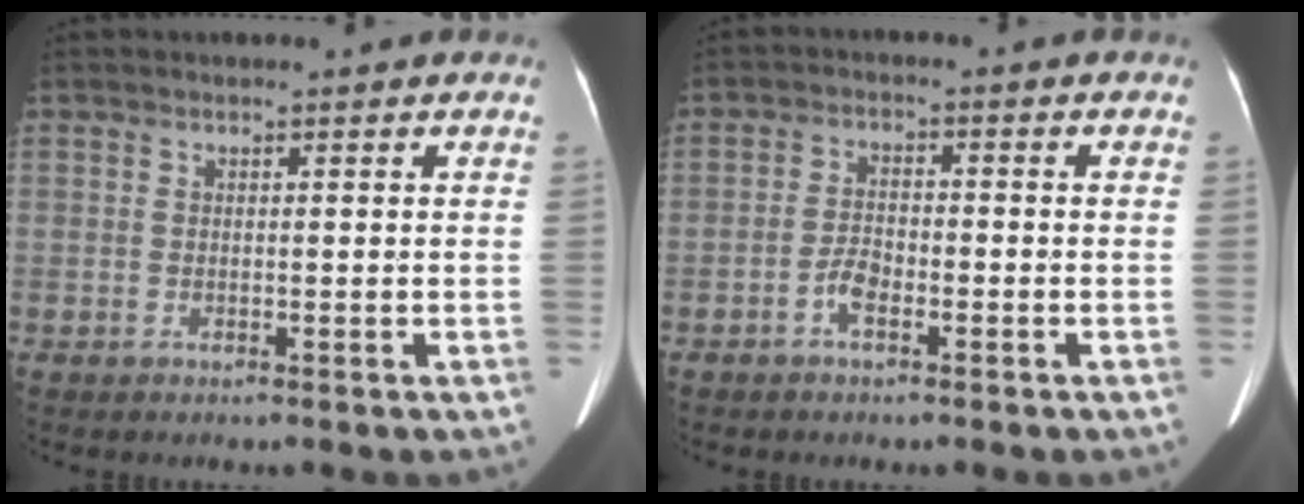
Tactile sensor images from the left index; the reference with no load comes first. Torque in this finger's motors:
{"motor_torque": [0.04, -0.02, 0.09, 0.01]}